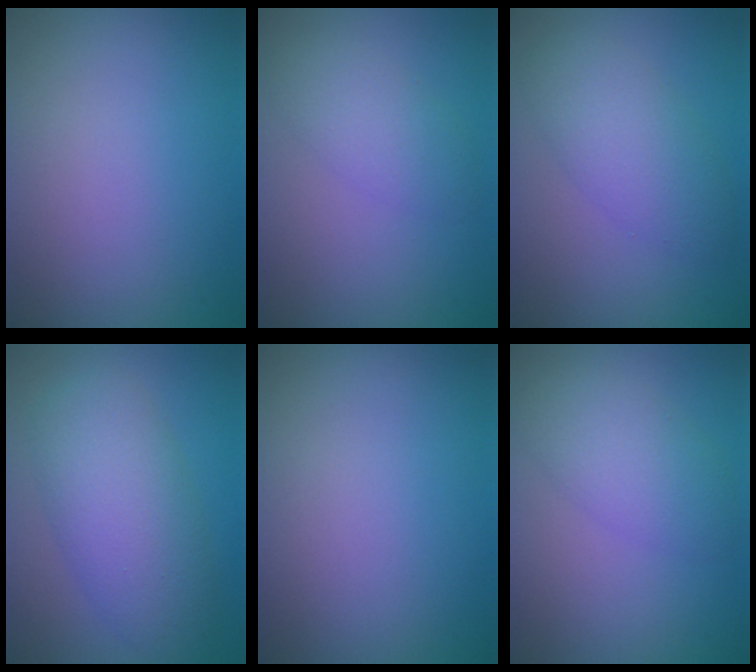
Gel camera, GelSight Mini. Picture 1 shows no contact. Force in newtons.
{"total": 2.9, "press": 2.9, "slide": 0.2}
{"total": 4.1, "press": 4.1, "slide": 0.1}
{"total": 6.4, "press": 6.4, "slide": 0.1}
{"total": 0.0}
{"total": 3.9, "press": 3.9, "slide": 0.2}